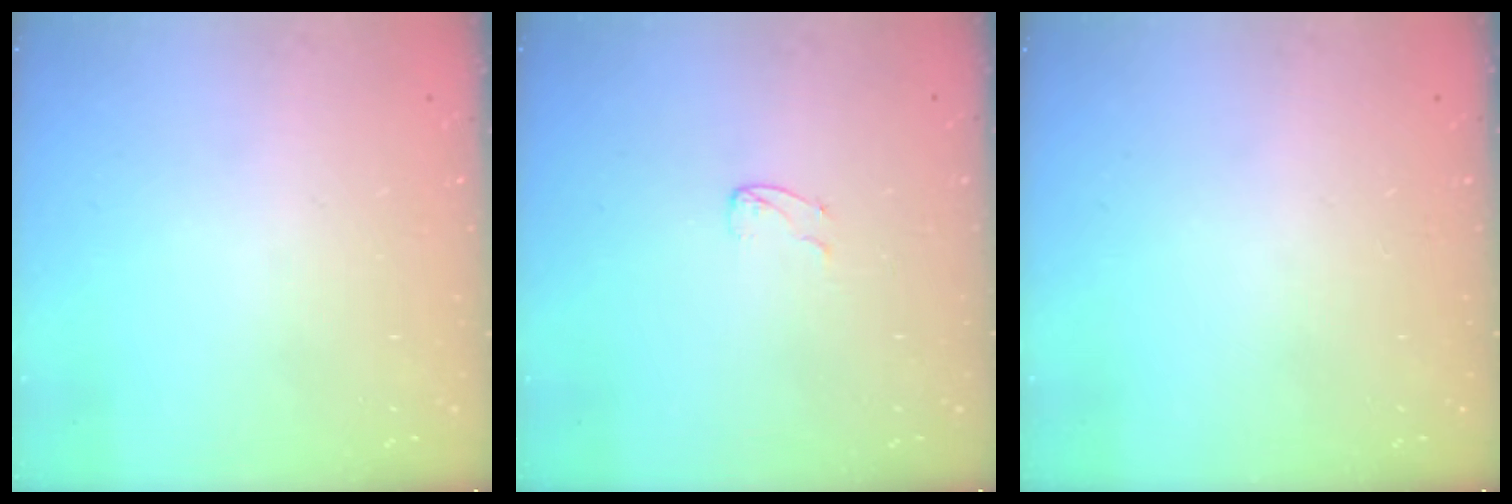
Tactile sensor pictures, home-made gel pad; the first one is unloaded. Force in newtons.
{"total": 3.2, "press": 3.2, "slide": 0.3}
{"total": 0.0}